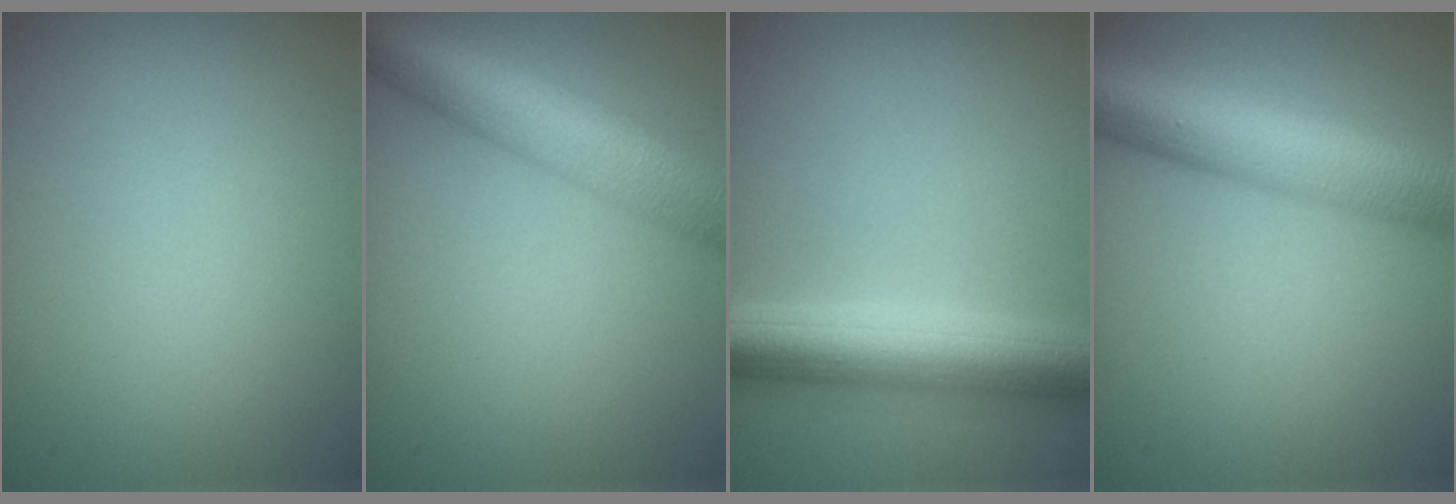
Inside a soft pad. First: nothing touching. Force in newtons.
{"total": 9.1, "press": 9.1, "slide": 0.4}
{"total": 6.8, "press": 6.8, "slide": 0.1}
{"total": 9.2, "press": 9.2, "slide": 0.2}